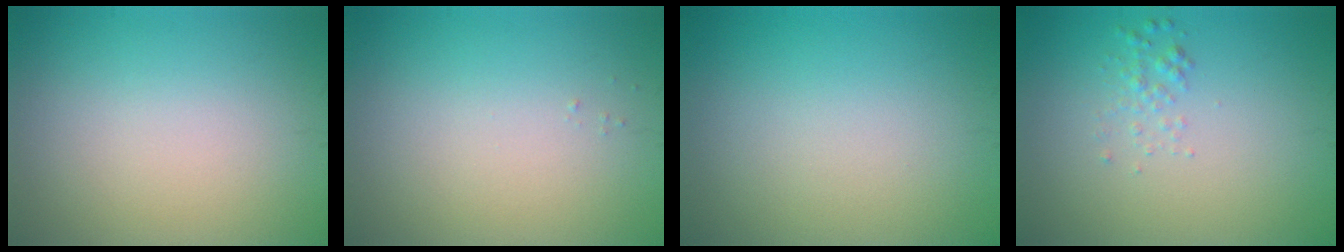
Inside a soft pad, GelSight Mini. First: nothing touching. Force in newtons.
{"total": 0.0}
{"total": 0.0}
{"total": 1.1, "press": 1.1, "slide": 0.0}